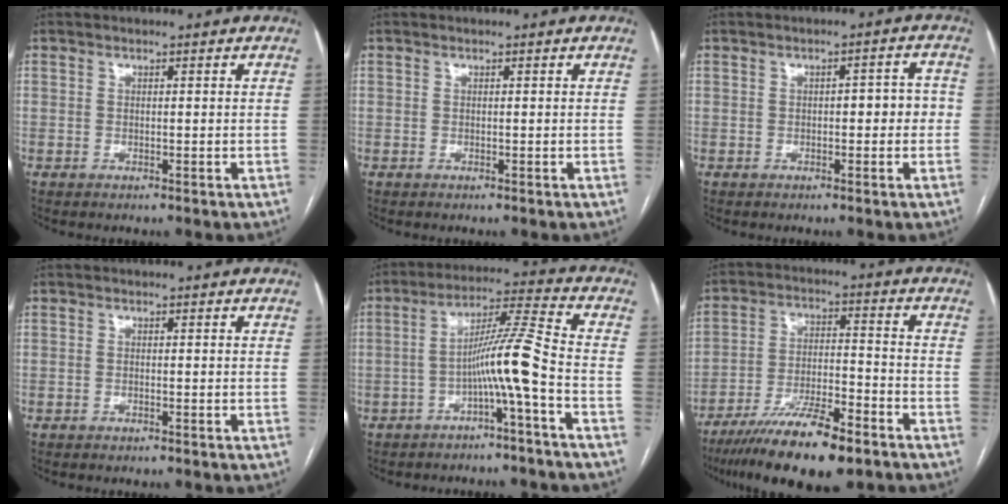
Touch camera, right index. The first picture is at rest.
{"total": 0.0}
{"total": 3.7, "force": [-0.1, 1.6, 3.4], "torque": [-0.042, 0.022, 0.000]}
{"total": 0.0}
{"total": 8.5, "force": [-3.1, -1.4, 7.8], "torque": [-0.135, 0.020, -0.055]}
{"total": 14.3, "force": [-10.0, 3.1, 9.7], "torque": [-0.175, -0.020, -0.175]}